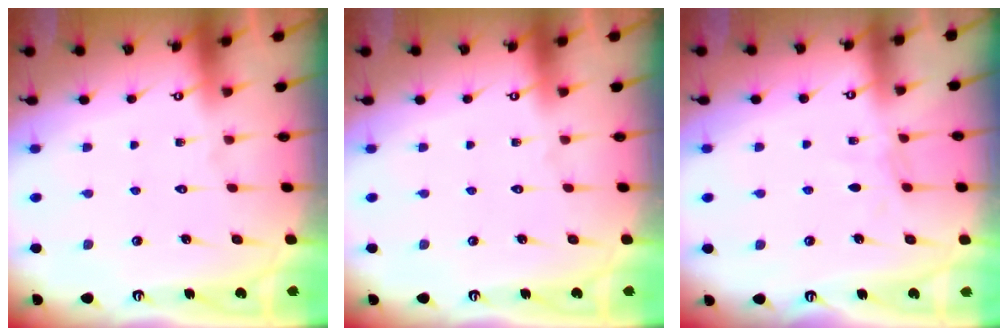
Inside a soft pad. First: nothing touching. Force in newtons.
{"total": 0.0}
{"total": 3.6, "press": 3.6, "slide": 0.4}